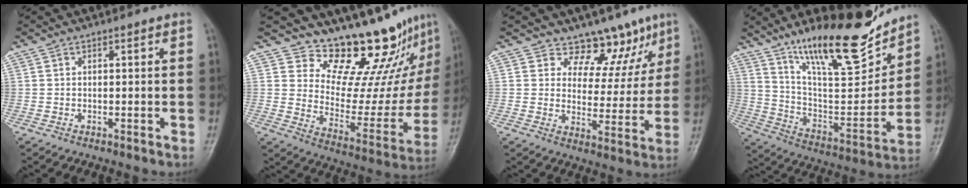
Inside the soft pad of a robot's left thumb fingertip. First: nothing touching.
{"total": 17.9, "force": [14.9, 6.2, 7.9], "torque": [-0.056, -0.129, 0.212]}
{"total": 10.2, "force": [7.6, 6.0, 3.2], "torque": [0.001, -0.049, 0.104]}
{"total": 22.0, "force": [16.6, 5.5, 13.3], "torque": [-0.177, -0.097, 0.285]}